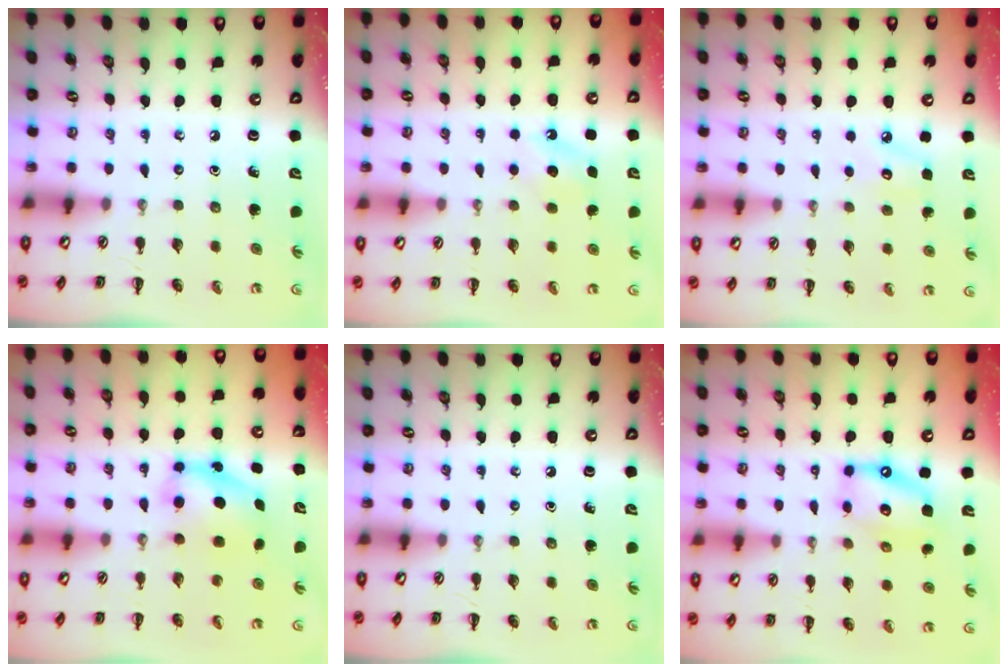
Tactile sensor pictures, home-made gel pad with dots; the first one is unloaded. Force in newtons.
{"total": 6.0, "press": 5.8, "slide": 1.7}
{"total": 6.9, "press": 6.6, "slide": 1.8}
{"total": 6.1, "press": 6.0, "slide": 0.9}
{"total": 0.0}
{"total": 13.2, "press": 12.9, "slide": 2.9}